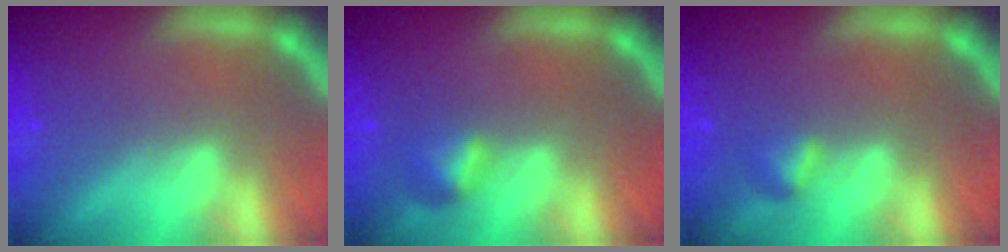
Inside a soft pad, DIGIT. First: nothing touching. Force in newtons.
{"total": 1.9}
{"total": 1.4}